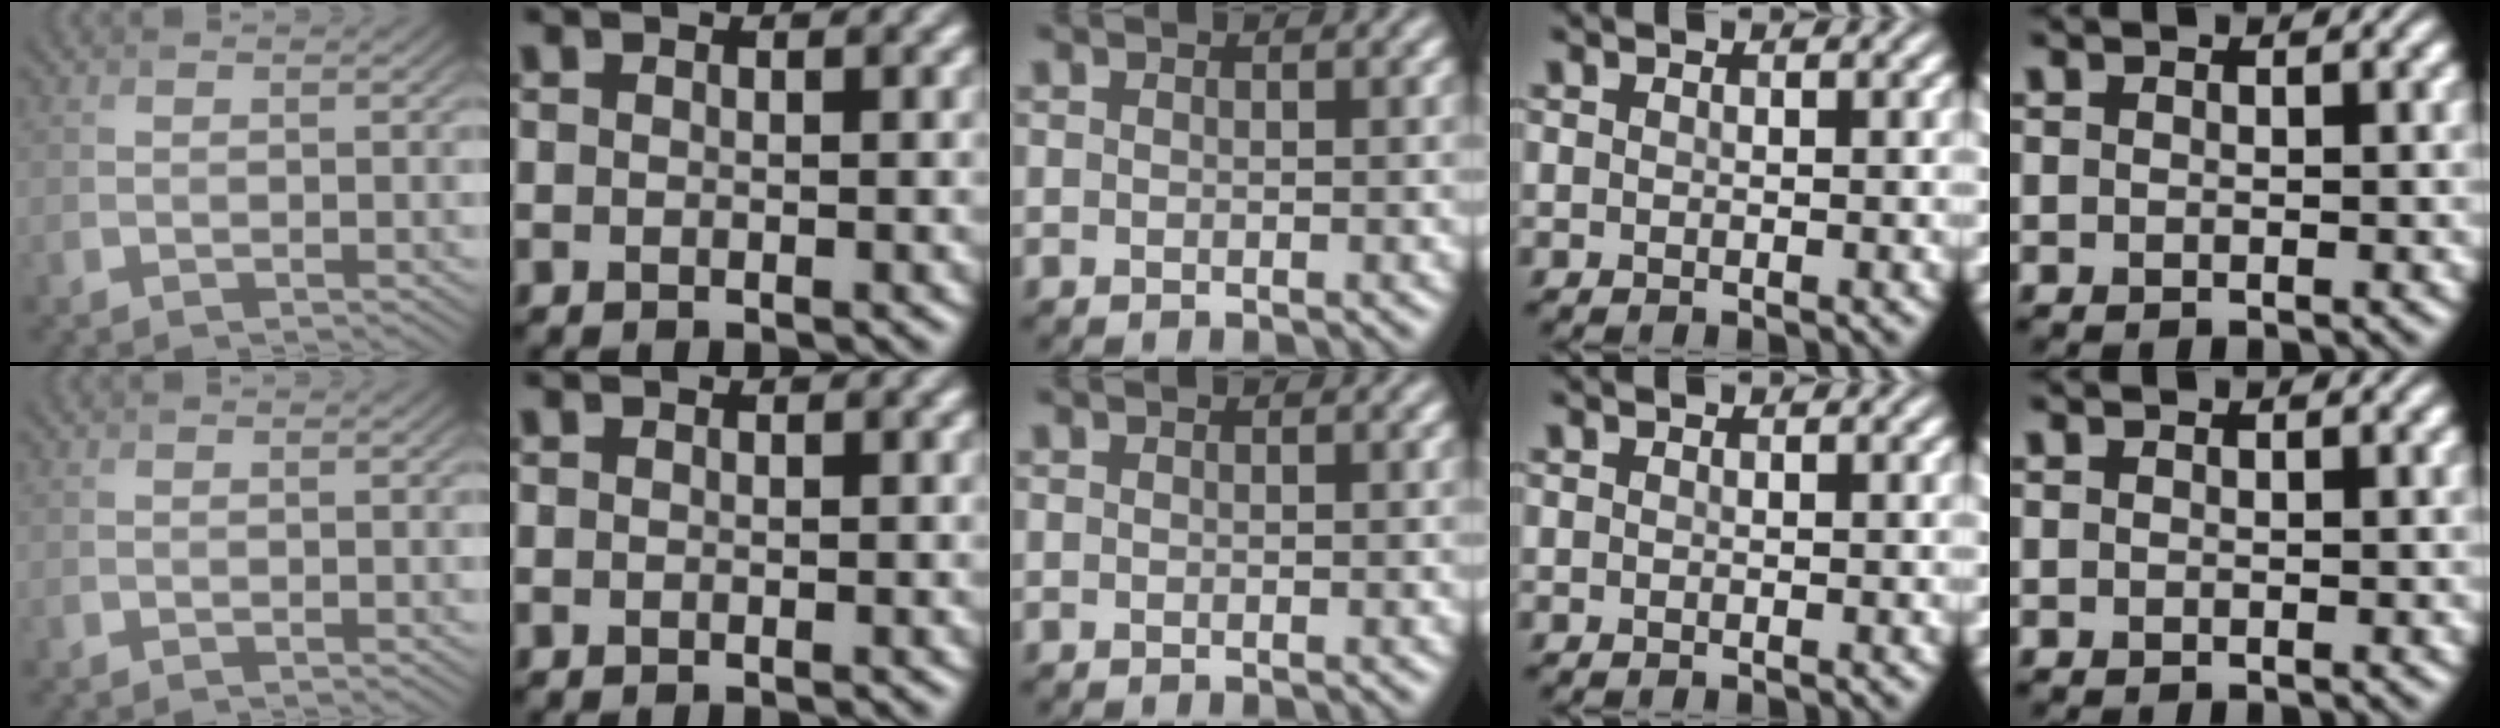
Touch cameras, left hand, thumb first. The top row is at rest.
{}